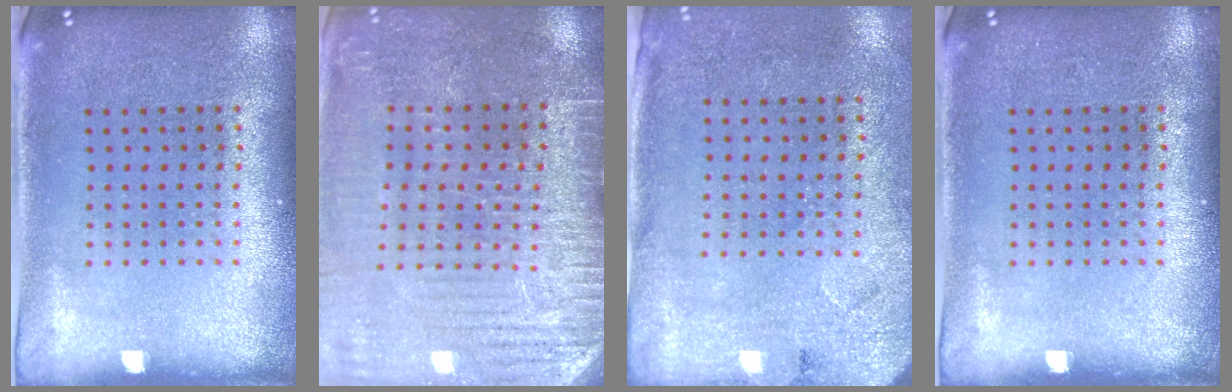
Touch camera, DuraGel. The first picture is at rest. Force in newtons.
{"total": 3.3, "press": 3.3, "slide": 0.4}
{"total": 2.7, "press": 2.2, "slide": 1.5}
{"total": 0.0}